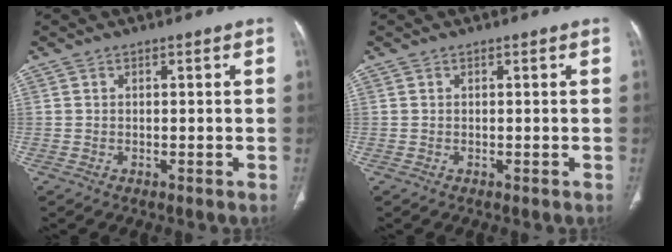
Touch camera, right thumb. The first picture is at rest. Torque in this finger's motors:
{"motor_torque": [-0.15, 0.15, 0.00, 0.00, 0.00]}